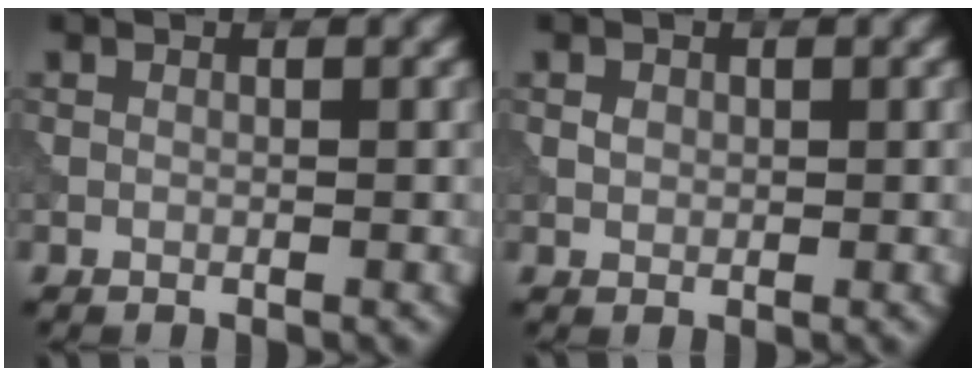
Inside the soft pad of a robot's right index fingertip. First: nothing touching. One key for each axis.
{"total": 0.9, "fx": 0.2, "fy": 0.8, "fz": 0.4, "tx": -0.006, "ty": 0.000, "tz": 0.003}